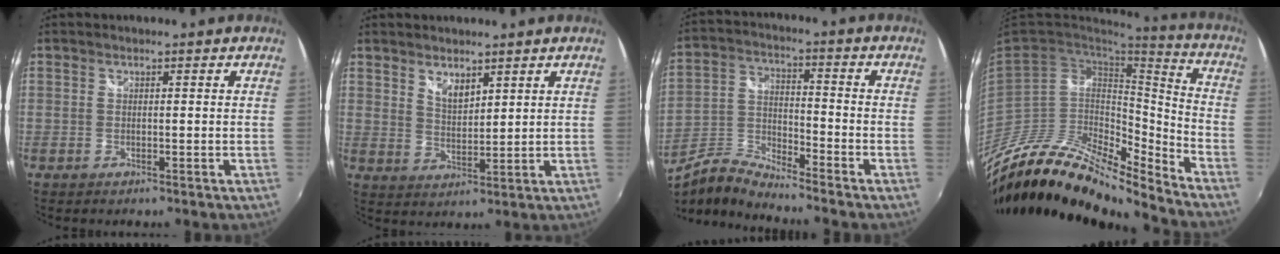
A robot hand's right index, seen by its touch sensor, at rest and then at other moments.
{"total": 4.2, "force": [3.2, 1.7, 2.1], "torque": [-0.031, -0.002, 0.057]}
{"total": 7.9, "force": [-6.9, 1.4, 3.7], "torque": [-0.080, 0.002, -0.145]}
{"total": 19.9, "force": [-17.1, 5.0, 9.0], "torque": [-0.164, -0.011, -0.317]}